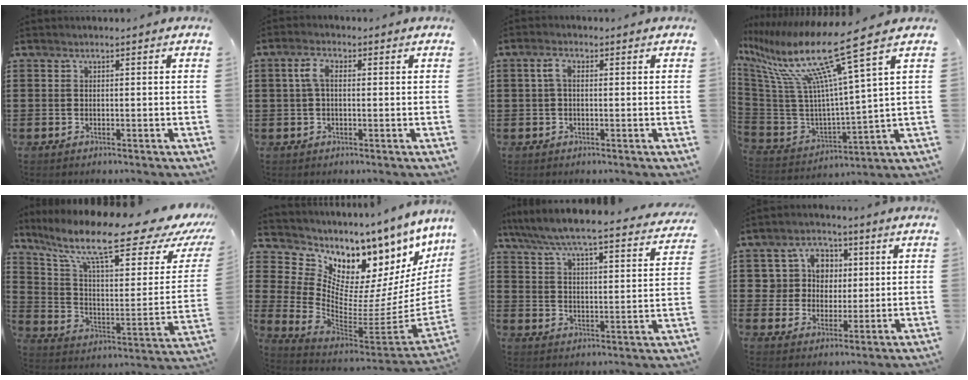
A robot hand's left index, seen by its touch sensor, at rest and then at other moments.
{"total": 4.0, "force": [0.5, 2.0, 3.4], "torque": [-0.080, 0.009, 0.004]}
{"total": 2.7, "force": [0.2, 1.4, 2.4], "torque": [-0.057, 0.006, -0.001]}
{"total": 16.5, "force": [10.2, 1.8, 12.8], "torque": [-0.282, -0.064, 0.155]}
{"total": 15.9, "force": [10.8, 2.9, 11.4], "torque": [-0.220, -0.069, 0.171]}
{"total": 3.1, "force": [1.7, 2.4, 1.0], "torque": [-0.047, -0.075, 0.015]}
{"total": 6.0, "force": [5.7, -0.2, 2.1], "torque": [-0.070, -0.046, 0.092]}
{"total": 6.3, "force": [1.9, 5.8, 1.9], "torque": [-0.060, 0.015, 0.033]}